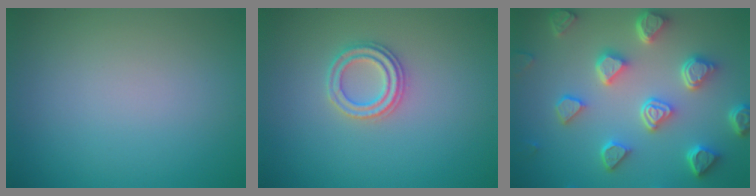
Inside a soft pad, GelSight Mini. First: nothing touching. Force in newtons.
{"total": 2.2, "press": 2.2, "slide": 0.3}
{"total": 6.6, "press": 5.3, "slide": 4.0}